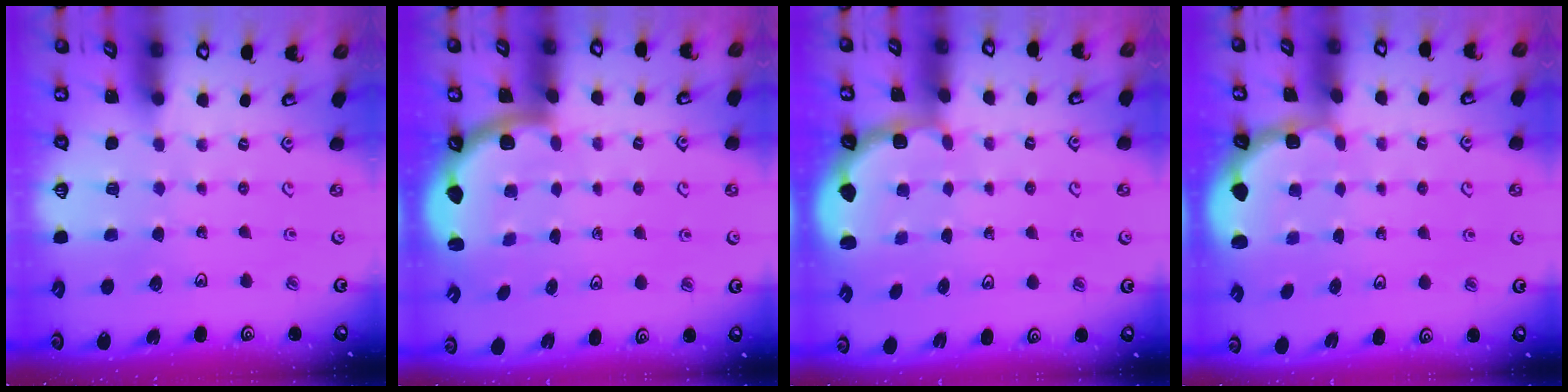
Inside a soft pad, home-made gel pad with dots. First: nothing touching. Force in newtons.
{"total": 2.6, "press": 2.5, "slide": 0.7}
{"total": 2.7, "press": 2.1, "slide": 1.7}
{"total": 1.8, "press": 1.6, "slide": 0.7}